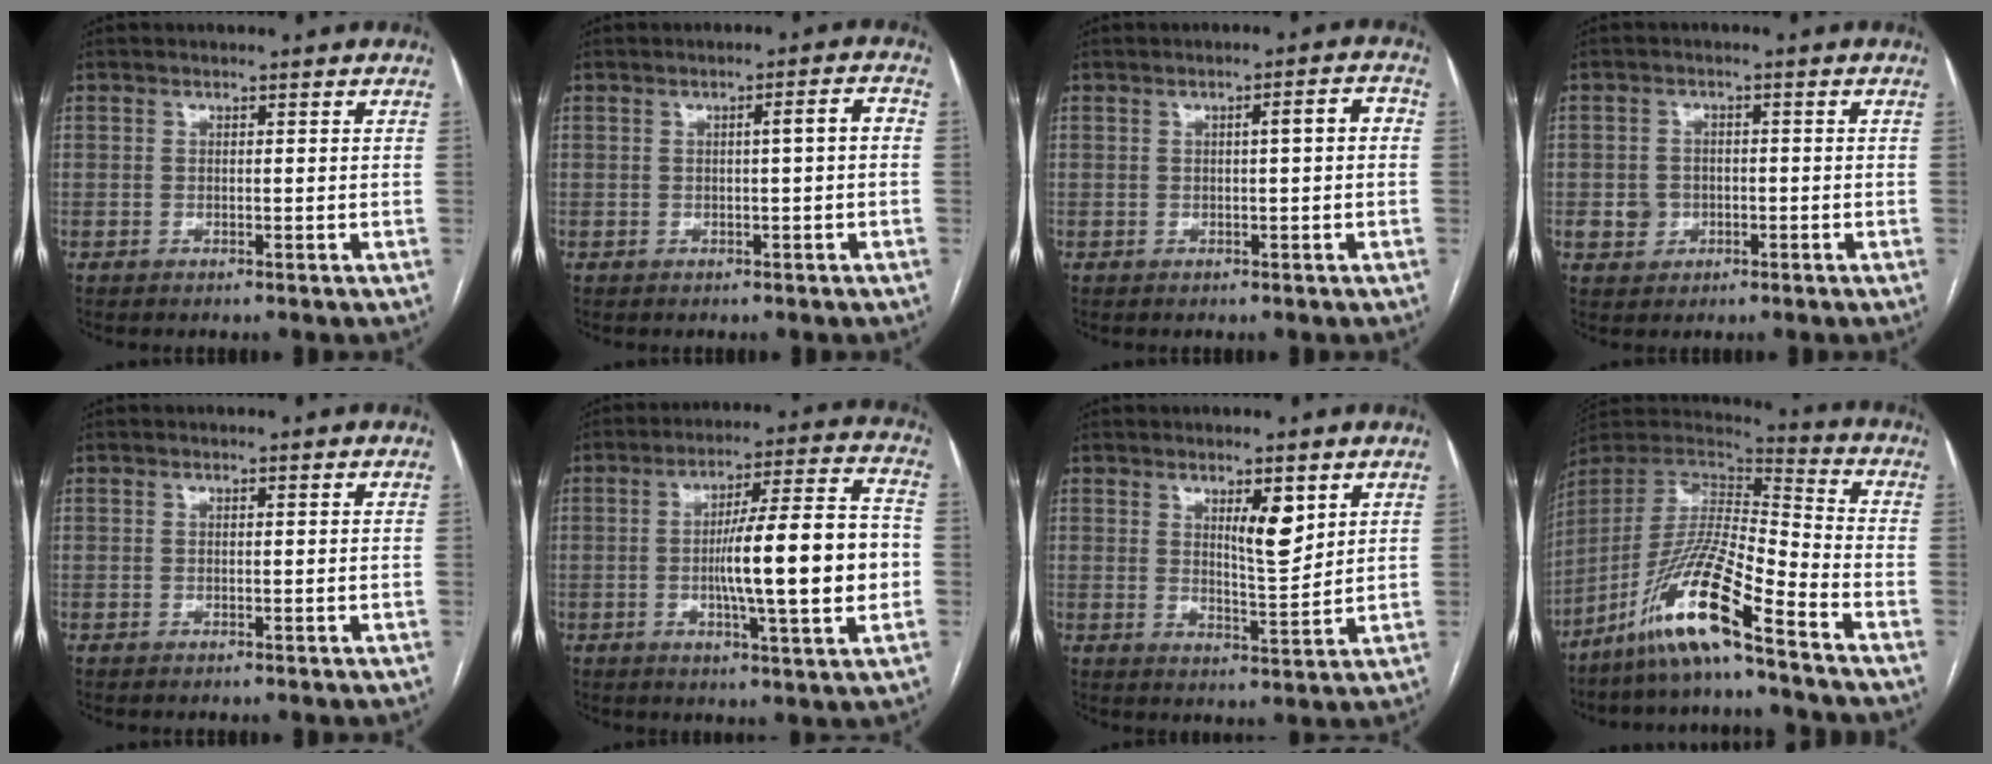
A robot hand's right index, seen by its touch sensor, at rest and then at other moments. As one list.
[{"total": 2.8, "force": [0.0, 0.1, 2.8], "torque": [-0.039, 0.006, 0.001]}, {"total": 3.1, "force": [0.2, 0.4, 3.1], "torque": [-0.044, 0.010, 0.002]}, {"total": 3.4, "force": [-0.7, 3.1, 1.1], "torque": [-0.010, 0.007, -0.004]}, {"total": 0.0}, {"total": 16.2, "force": [-1.7, 1.1, 16.1], "torque": [-0.248, 0.010, -0.028]}, {"total": 5.6, "force": [2.7, 1.2, 4.7], "torque": [-0.082, -0.010, 0.049]}, {"total": 15.5, "force": [-10.4, 0.5, 11.5], "torque": [-0.229, -0.011, -0.196]}]